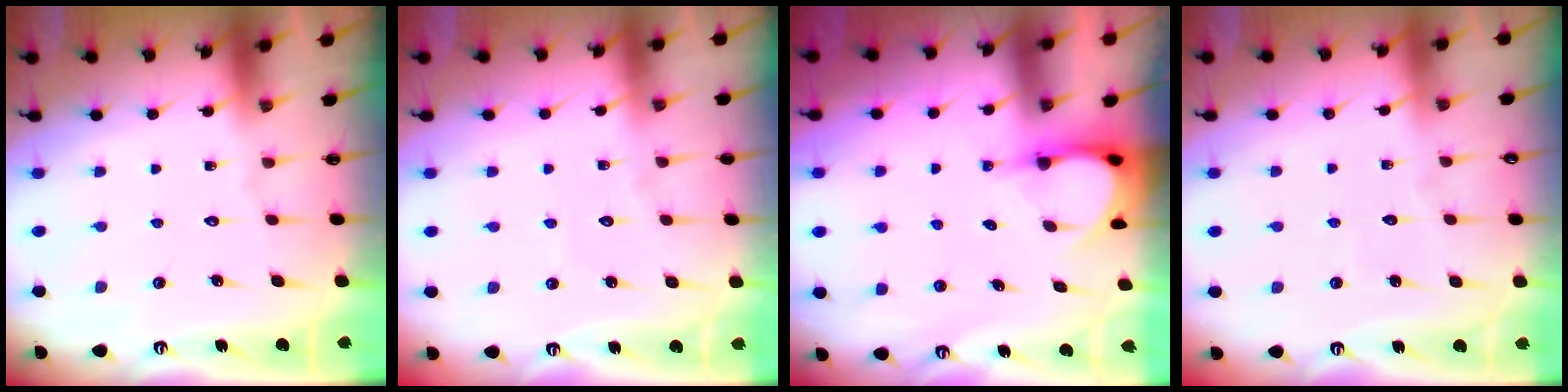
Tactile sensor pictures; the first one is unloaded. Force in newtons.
{"total": 2.3, "press": 2.3, "slide": 0.2}
{"total": 3.9, "press": 3.9, "slide": 0.2}
{"total": 3.1, "press": 3.0, "slide": 0.3}